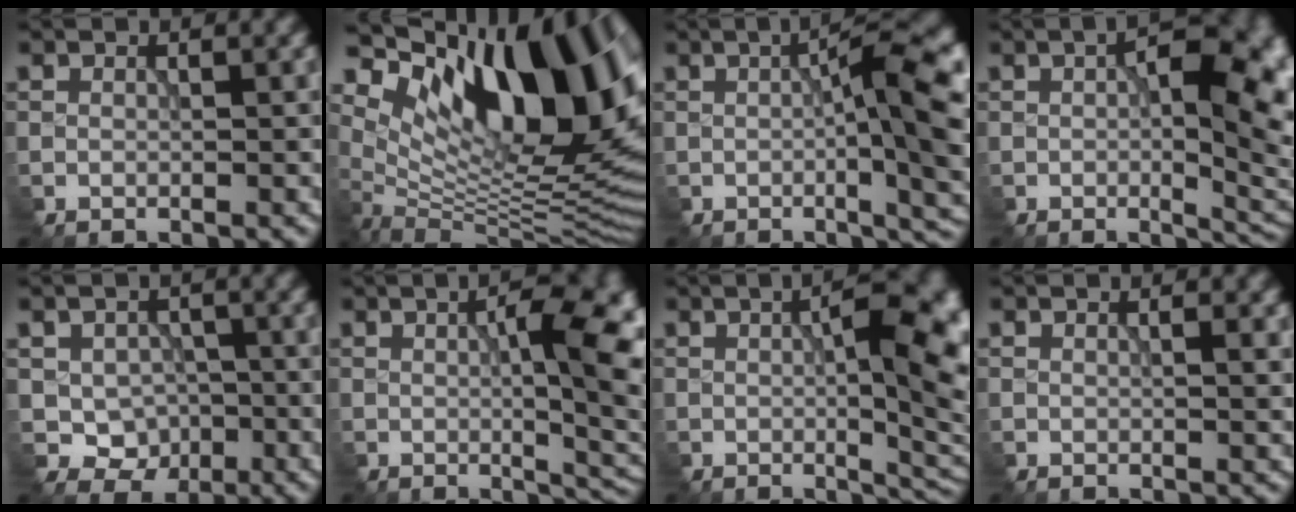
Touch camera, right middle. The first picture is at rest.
{"total": 15.7, "force": [5.6, 7.4, 12.7], "torque": [-0.193, -0.003, 0.104]}
{"total": 10.5, "force": [-0.3, 2.4, 10.2], "torque": [-0.134, -0.001, 0.001]}
{"total": 11.6, "force": [0.5, 5.1, 10.4], "torque": [-0.112, 0.008, 0.009]}
{"total": 3.0, "force": [-0.7, 2.7, 1.1], "torque": [-0.014, -0.008, -0.008]}
{"total": 10.6, "force": [0.5, 3.8, 9.9], "torque": [-0.106, 0.003, 0.009]}
{"total": 10.7, "force": [0.4, 3.5, 10.1], "torque": [-0.109, 0.005, 0.007]}
{"total": 1.2, "force": [0.3, 0.4, 1.1], "torque": [-0.013, 0.004, 0.005]}